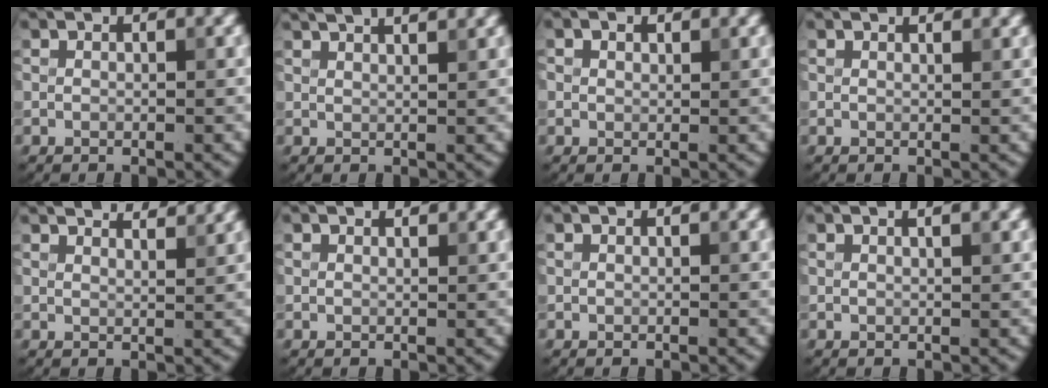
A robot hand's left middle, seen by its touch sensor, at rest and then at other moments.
{"total": 3.9, "force": [3.4, 0.7, 1.8], "torque": [-0.022, 0.021, 0.043]}
{"total": 1.7, "force": [1.0, 1.1, 0.8], "torque": [-0.016, 0.009, 0.002]}
{"total": 0.7, "force": [0.7, 0.1, 0.1], "torque": [-0.004, 0.000, 0.015]}
{"total": 3.9, "force": [3.7, 0.3, 1.2], "torque": [-0.022, 0.011, 0.046]}
{"total": 0.5, "force": [0.5, 0.1, 0.0], "torque": [-0.003, -0.001, 0.011]}
{"total": 0.0}
{"total": 1.1, "force": [0.8, 0.2, 0.8], "torque": [-0.012, 0.005, 0.018]}